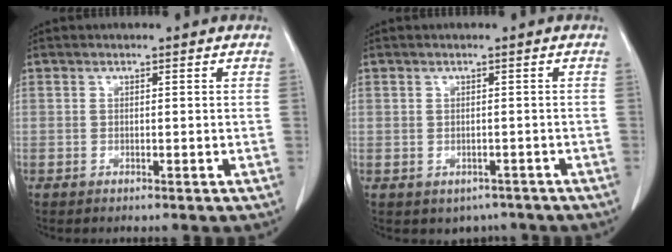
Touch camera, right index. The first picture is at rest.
{"total": 3.3, "force": [-2.0, 2.5, 0.6], "torque": [0.001, 0.007, -0.022]}